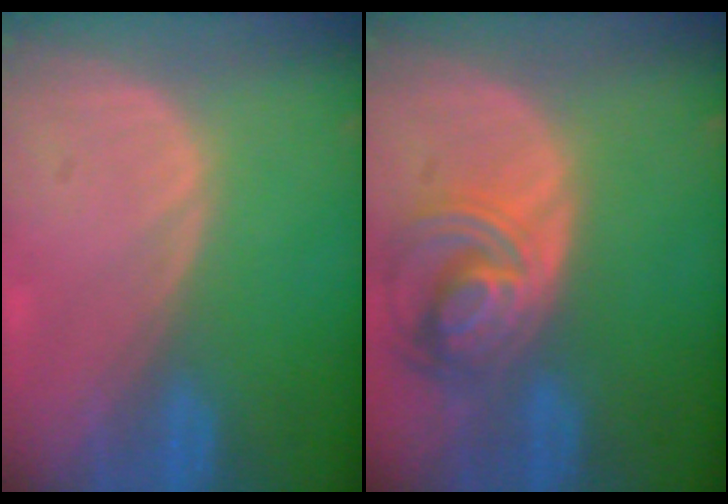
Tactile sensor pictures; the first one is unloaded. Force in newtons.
{"total": 8.0, "press": 7.0, "slide": 3.8}